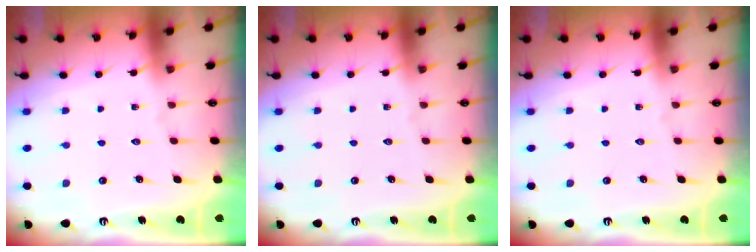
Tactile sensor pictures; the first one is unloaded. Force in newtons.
{"total": 0.0}
{"total": 0.0}